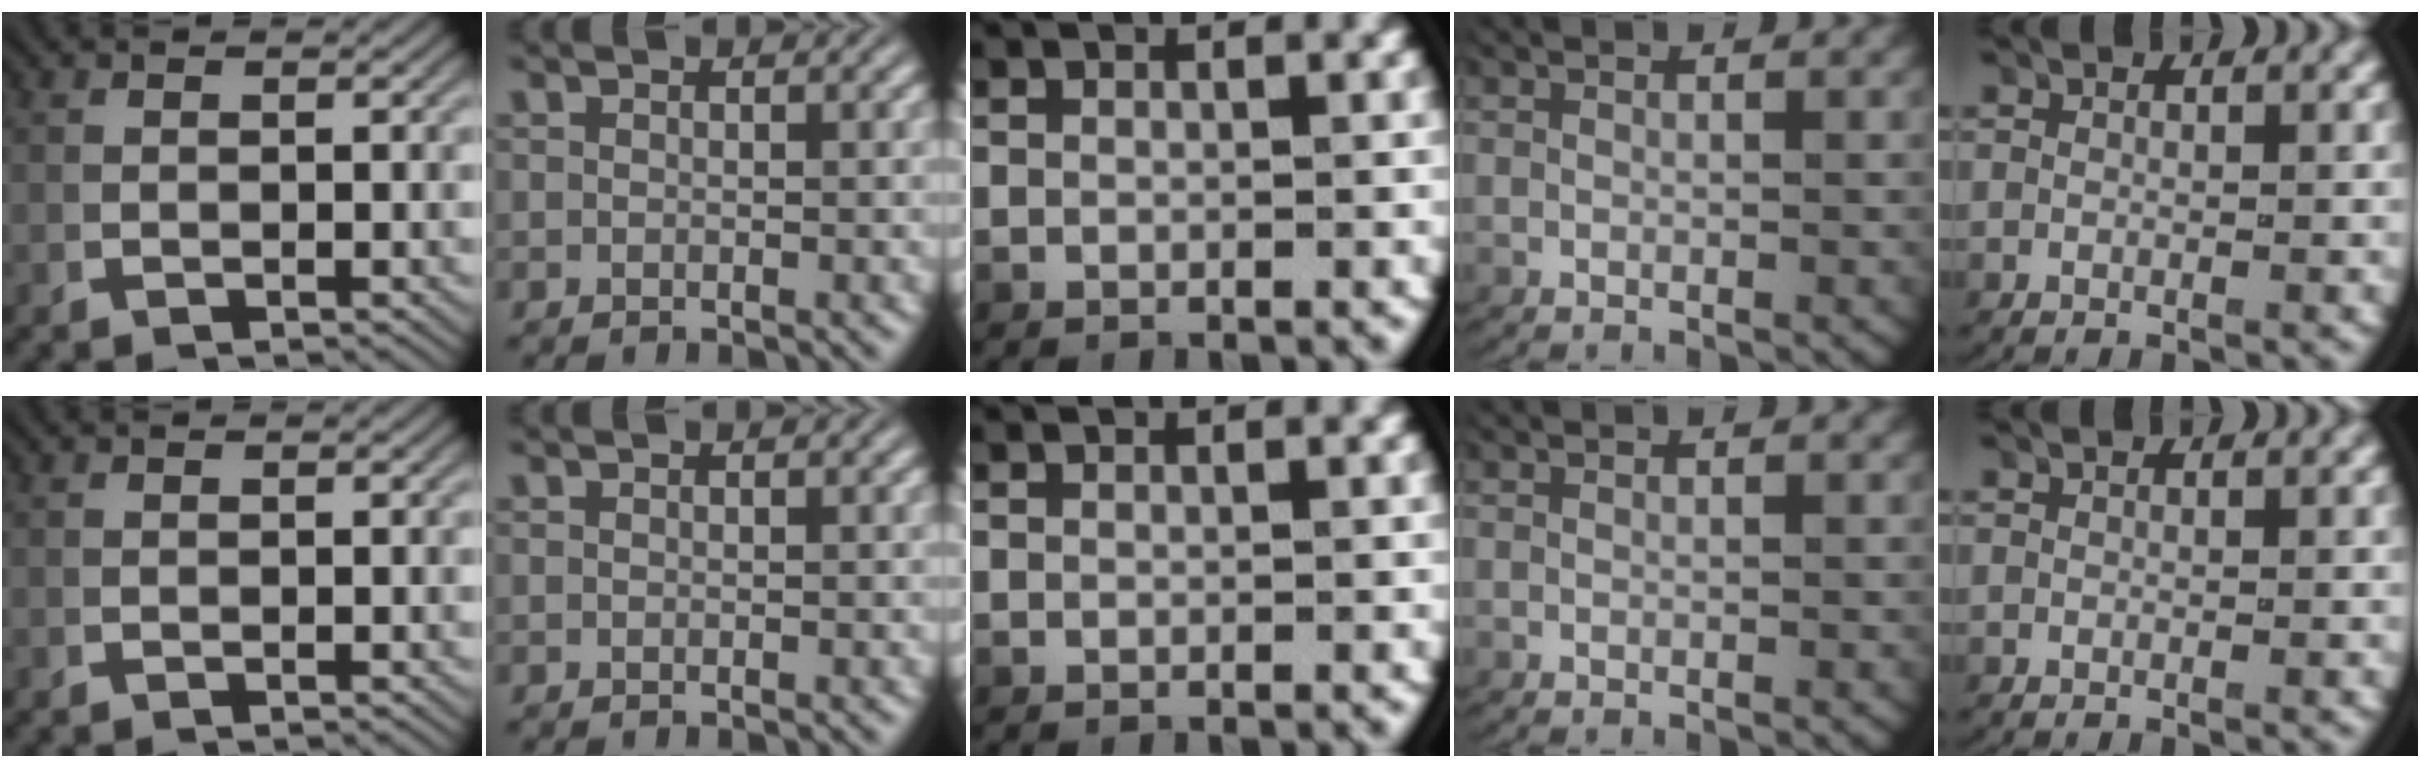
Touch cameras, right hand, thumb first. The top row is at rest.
{}